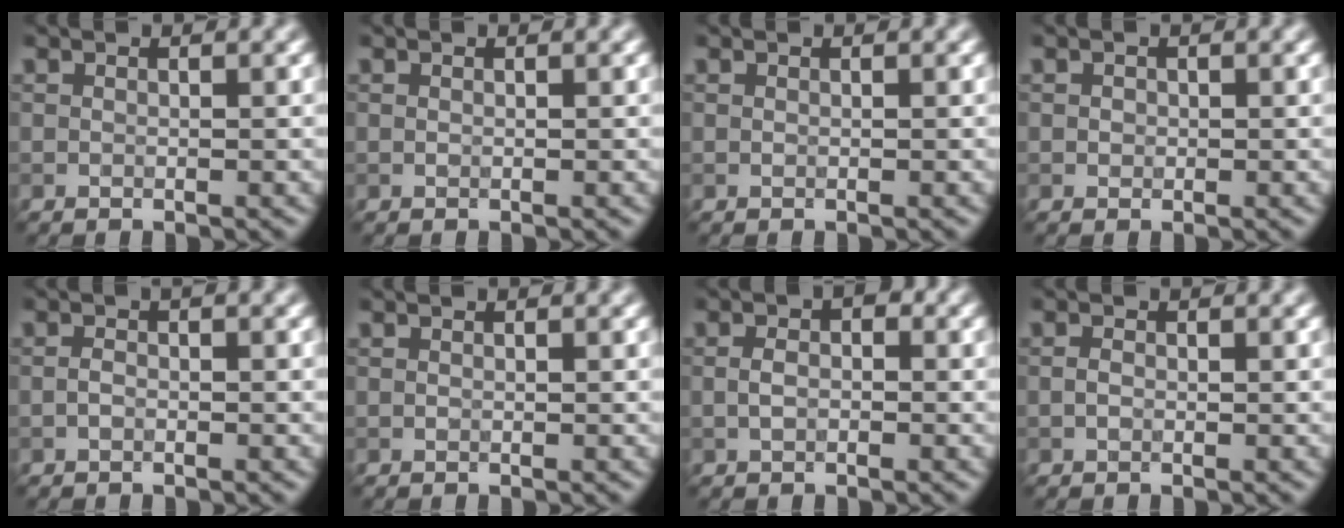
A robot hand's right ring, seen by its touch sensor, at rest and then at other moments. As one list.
[{"total": 0.0}, {"total": 0.0}, {"total": 0.6, "force": [0.0, 0.6, 0.2], "torque": [0.000, -0.002, -0.001]}, {"total": 1.0, "force": [-0.5, 0.4, 0.8], "torque": [-0.016, 0.002, -0.011]}, {"total": 0.0}, {"total": 1.9, "force": [-0.2, 1.2, 1.5], "torque": [-0.029, 0.004, -0.007]}, {"total": 0.8, "force": [-0.3, 0.5, 0.5], "torque": [-0.012, 0.001, -0.007]}]